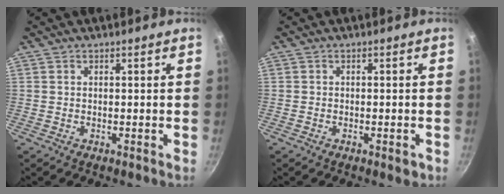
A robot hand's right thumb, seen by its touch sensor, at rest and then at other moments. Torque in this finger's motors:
{"motor_torque": [-0.27, -0.01, 0.01, -0.07, 0.01]}